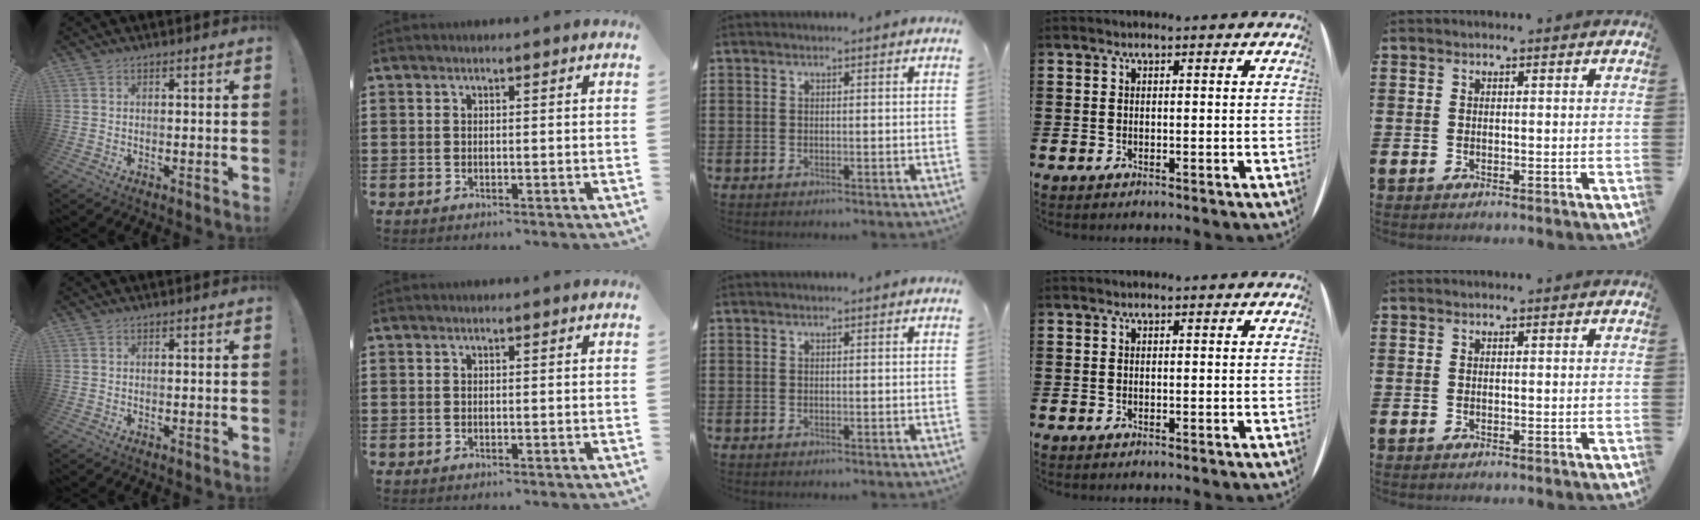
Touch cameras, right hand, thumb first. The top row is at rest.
{}